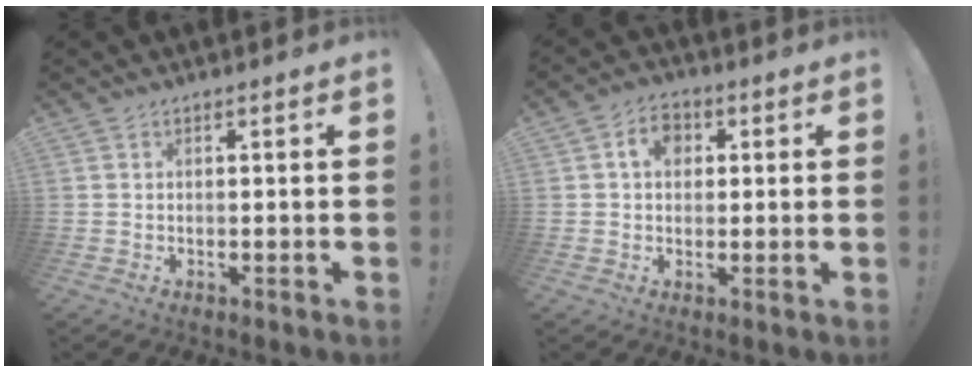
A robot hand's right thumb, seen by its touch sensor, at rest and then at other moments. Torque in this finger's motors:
{"motor_torque": [1.00, 0.94, 0.04, -0.07, 0.00]}